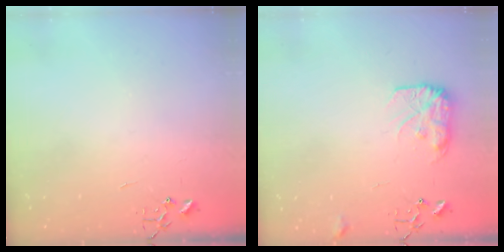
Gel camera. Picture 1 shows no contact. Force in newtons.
{"total": 10.8, "press": 10.8, "slide": 0.4}